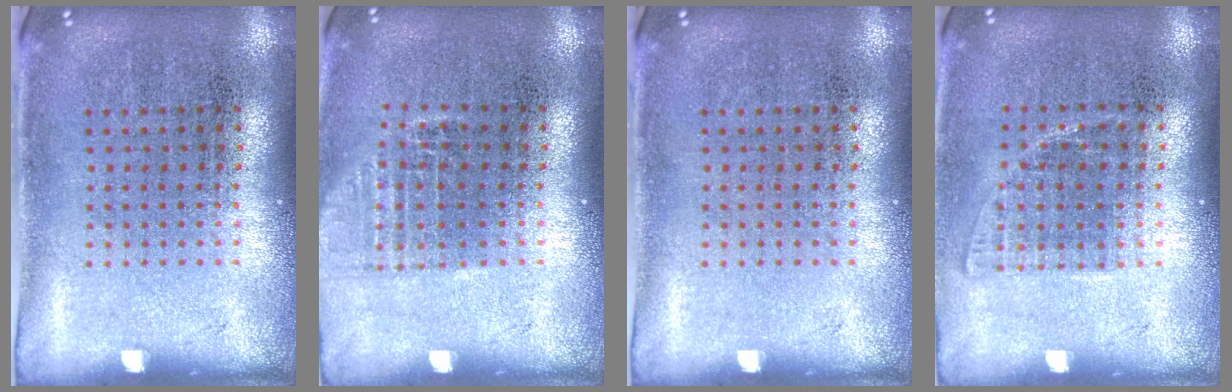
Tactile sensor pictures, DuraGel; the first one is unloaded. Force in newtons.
{"total": 1.1, "press": 1.0, "slide": 0.5}
{"total": 0.0}
{"total": 1.0, "press": 0.9, "slide": 0.5}